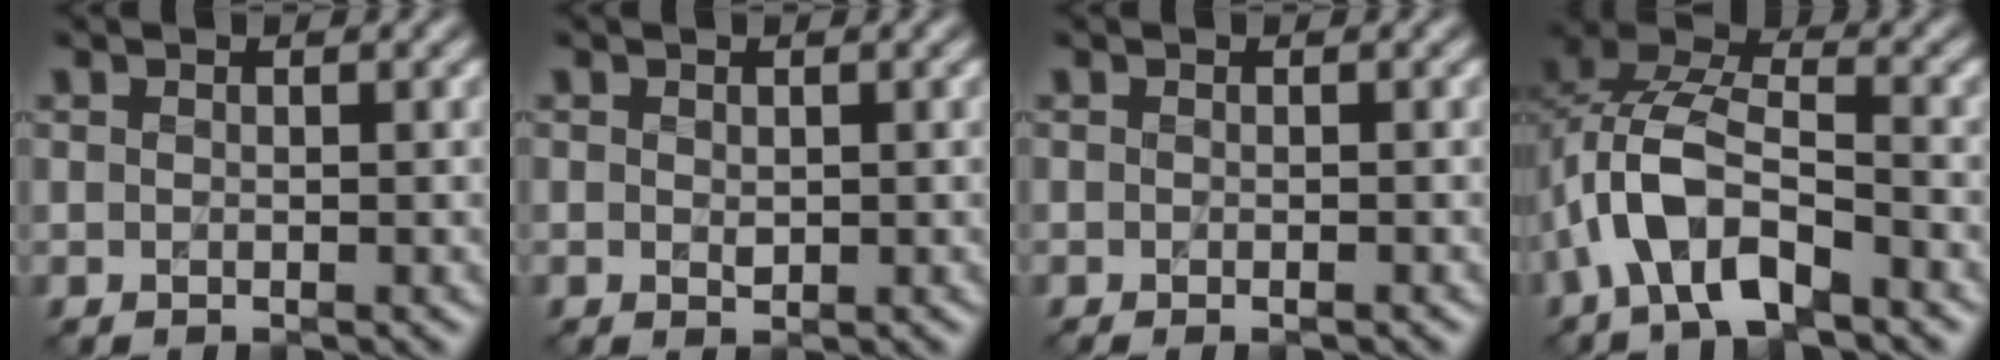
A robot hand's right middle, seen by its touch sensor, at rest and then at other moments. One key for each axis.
{"total": 0.8, "fx": 0.0, "fy": 0.5, "fz": 0.6, "tx": -0.010, "ty": -0.003, "tz": 0.002}
{"total": 0.9, "fx": -0.5, "fy": 0.0, "fz": 0.7, "tx": -0.012, "ty": -0.003, "tz": -0.007}
{"total": 7.6, "fx": -3.5, "fy": 3.6, "fz": 5.7, "tx": -0.112, "ty": 0.014, "tz": -0.073}